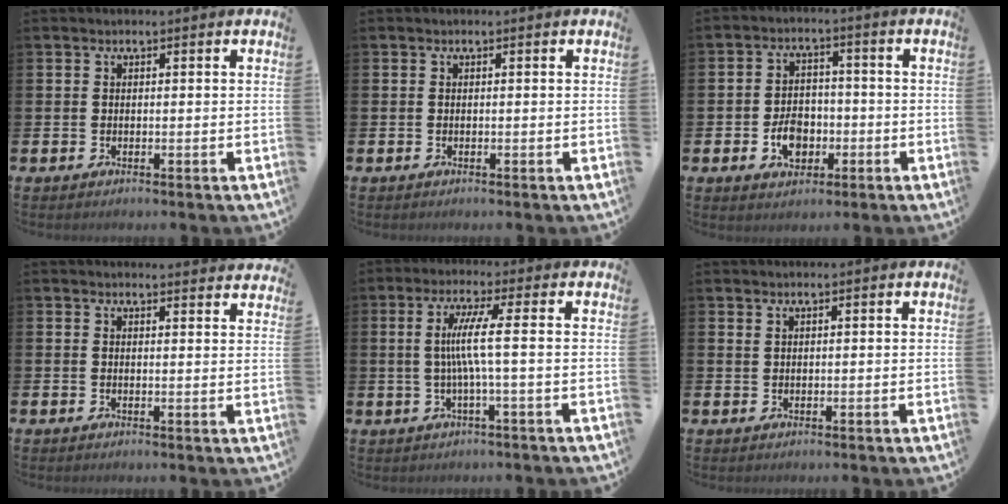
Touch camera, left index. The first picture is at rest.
{"total": 0.0}
{"total": 5.0, "force": [-1.6, 3.7, 3.0], "torque": [-0.040, 0.003, -0.035]}
{"total": 2.3, "force": [2.3, 0.0, -0.3], "torque": [0.010, -0.018, 0.040]}
{"total": 5.9, "force": [0.2, -0.4, 5.9], "torque": [-0.115, -0.001, -0.003]}
{"total": 1.0, "force": [1.0, 0.1, 0.1], "torque": [0.004, -0.003, 0.016]}